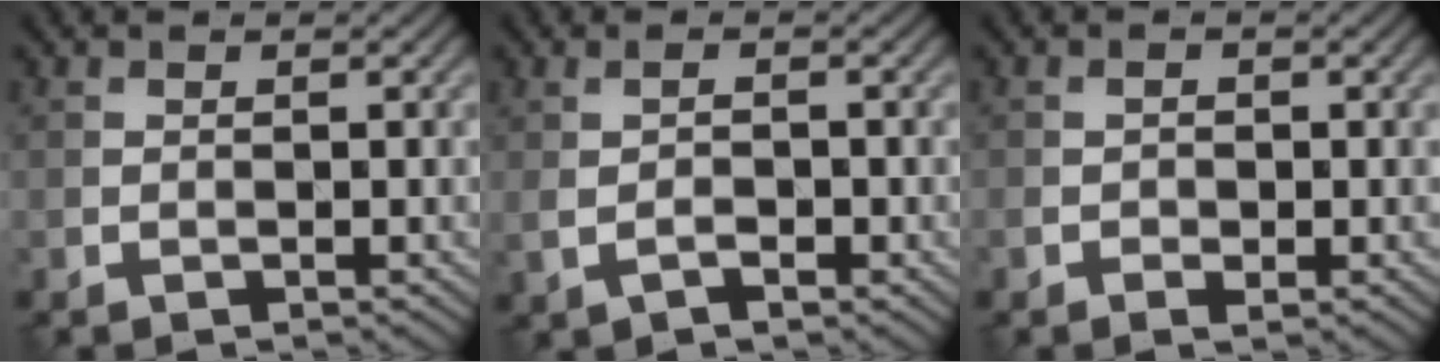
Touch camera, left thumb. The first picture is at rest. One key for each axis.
{"total": 2.3, "fx": -0.6, "fy": 0.8, "fz": 2.0, "tx": -0.047, "ty": -0.005, "tz": -0.011}
{"total": 1.6, "fx": -0.6, "fy": 1.1, "fz": 1.0, "tx": -0.019, "ty": -0.004, "tz": -0.011}